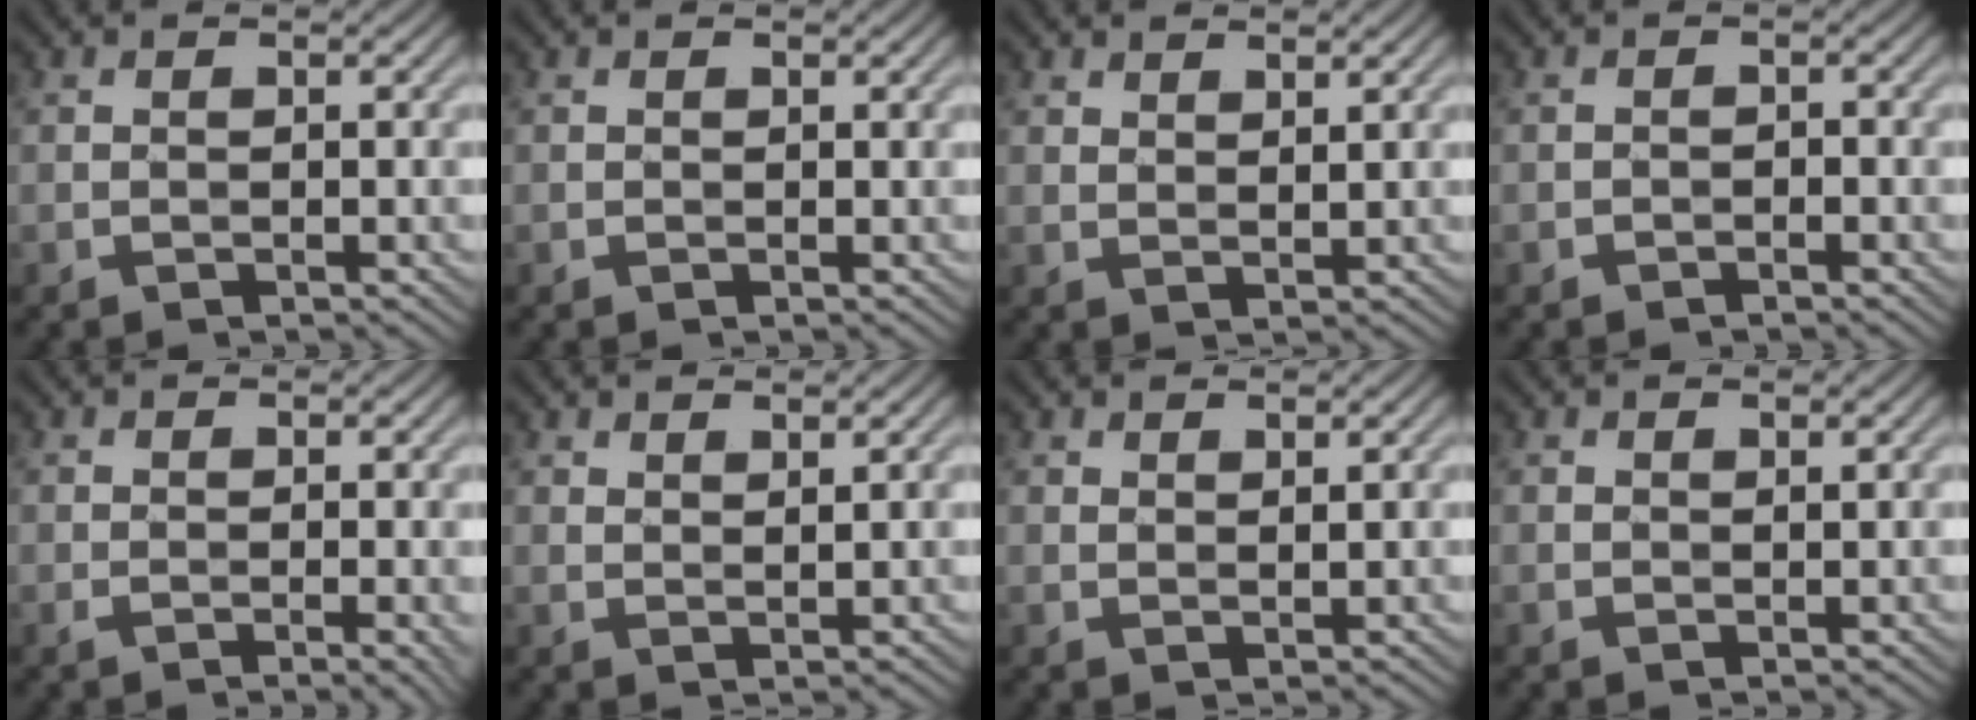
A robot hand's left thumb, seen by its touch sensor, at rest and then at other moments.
{"total": 0.7, "force": [0.4, 0.3, 0.4], "torque": [-0.005, 0.002, 0.011]}
{"total": 2.8, "force": [2.3, 0.9, 1.4], "torque": [-0.023, -0.002, 0.045]}
{"total": 1.0, "force": [-1.0, 0.0, 0.0], "torque": [0.004, 0.001, -0.018]}
{"total": 2.4, "force": [0.3, 0.7, 2.3], "torque": [-0.035, 0.004, 0.003]}
{"total": 2.8, "force": [2.3, 0.9, 1.4], "torque": [-0.022, -0.002, 0.044]}
{"total": 2.4, "force": [1.9, 0.7, 1.2], "torque": [-0.018, -0.002, 0.038]}
{"total": 1.5, "force": [1.1, 0.6, 0.8], "torque": [-0.009, 0.000, 0.026]}